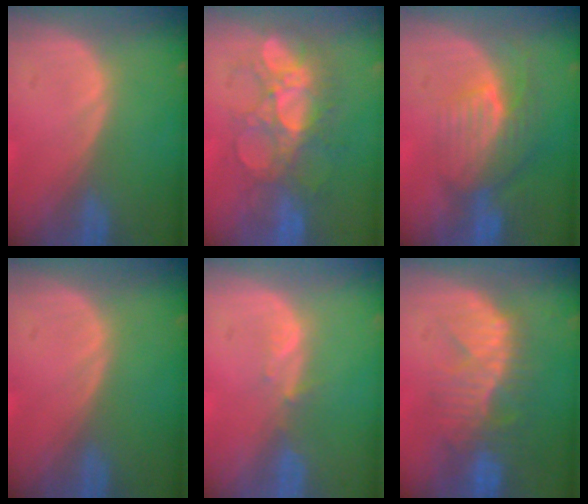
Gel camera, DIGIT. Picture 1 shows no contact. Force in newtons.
{"total": 8.7, "press": 8.5, "slide": 1.6}
{"total": 8.1, "press": 7.2, "slide": 3.6}
{"total": 0.0}
{"total": 1.7, "press": 1.5, "slide": 0.8}
{"total": 10.1, "press": 8.8, "slide": 4.8}